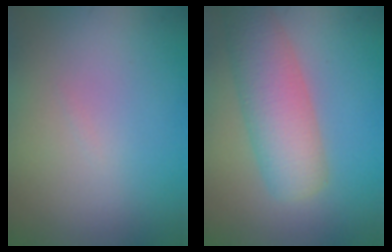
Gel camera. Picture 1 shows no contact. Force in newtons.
{"total": 5.9, "press": 5.9, "slide": 0.2}